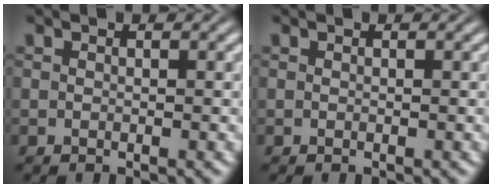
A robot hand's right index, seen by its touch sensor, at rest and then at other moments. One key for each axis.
{"total": 0.0}